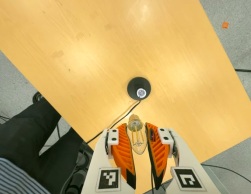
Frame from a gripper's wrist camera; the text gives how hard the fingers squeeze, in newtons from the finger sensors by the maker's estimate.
{"total": 22.0, "left": 27.3, "right": 16.8}